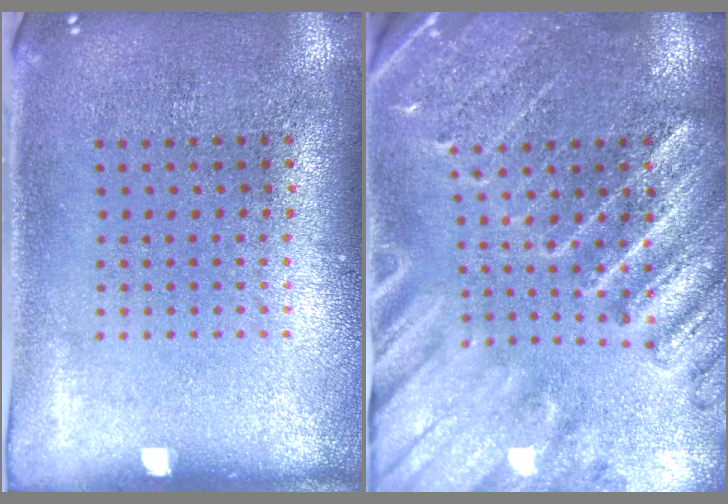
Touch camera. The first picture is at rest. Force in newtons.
{"total": 3.2, "press": 3.0, "slide": 1.1}